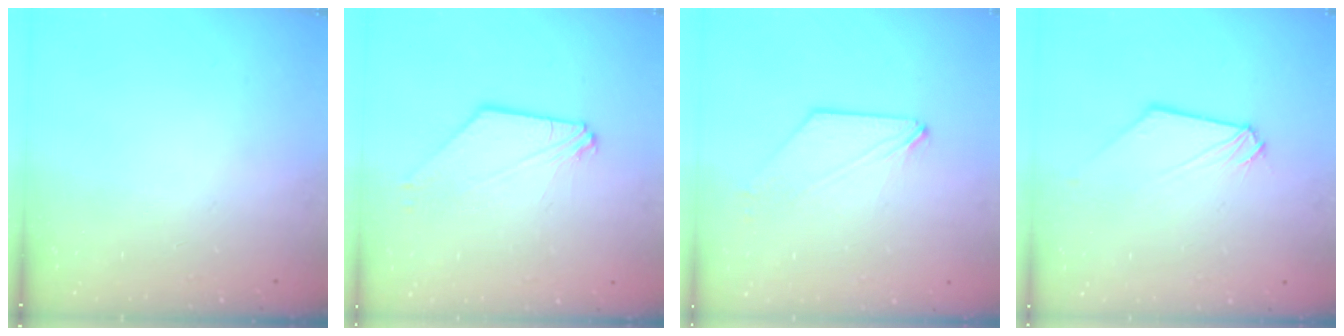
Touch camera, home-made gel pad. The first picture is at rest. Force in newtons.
{"total": 2.6, "press": 2.6, "slide": 0.5}
{"total": 0.7, "press": 0.7, "slide": 0.1}
{"total": 0.9, "press": 0.9, "slide": 0.2}